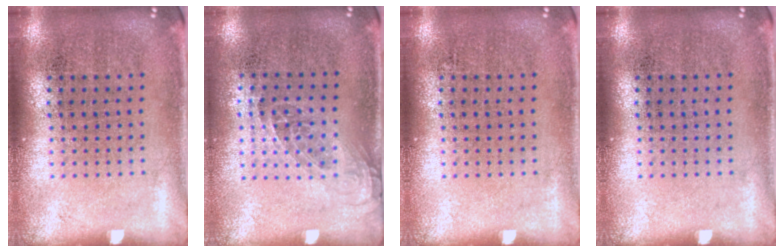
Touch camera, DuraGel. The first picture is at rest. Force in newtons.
{"total": 1.2, "press": 1.0, "slide": 0.7}
{"total": 0.0}
{"total": 0.0}